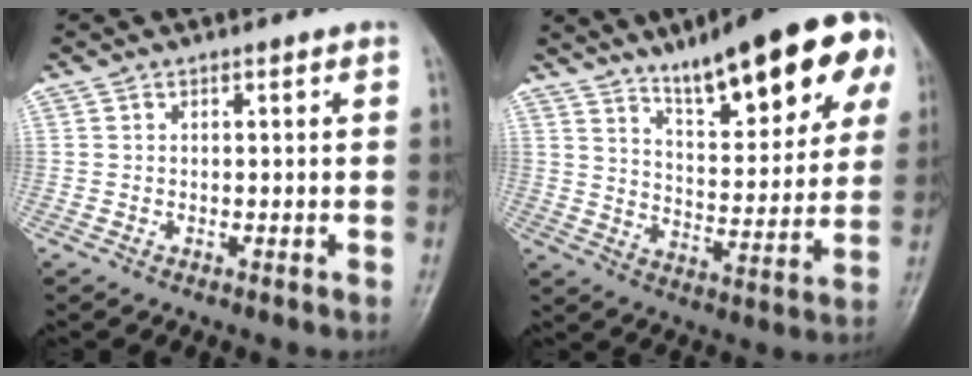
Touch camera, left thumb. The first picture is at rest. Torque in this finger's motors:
{"motor_torque": [0.81, 0.82, 1.83, -0.94, 0.20]}